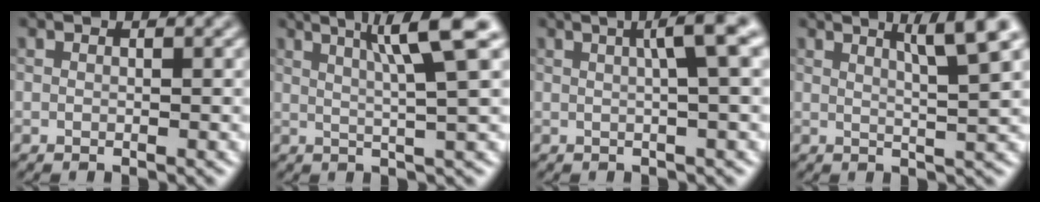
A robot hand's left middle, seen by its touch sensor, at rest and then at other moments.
{"total": 6.6, "force": [2.8, 0.7, 5.9], "torque": [-0.083, 0.015, 0.047]}
{"total": 4.4, "force": [1.1, 0.7, 4.2], "torque": [-0.052, 0.017, 0.015]}
{"total": 5.5, "force": [2.8, 0.7, 4.6], "torque": [-0.059, 0.008, 0.045]}